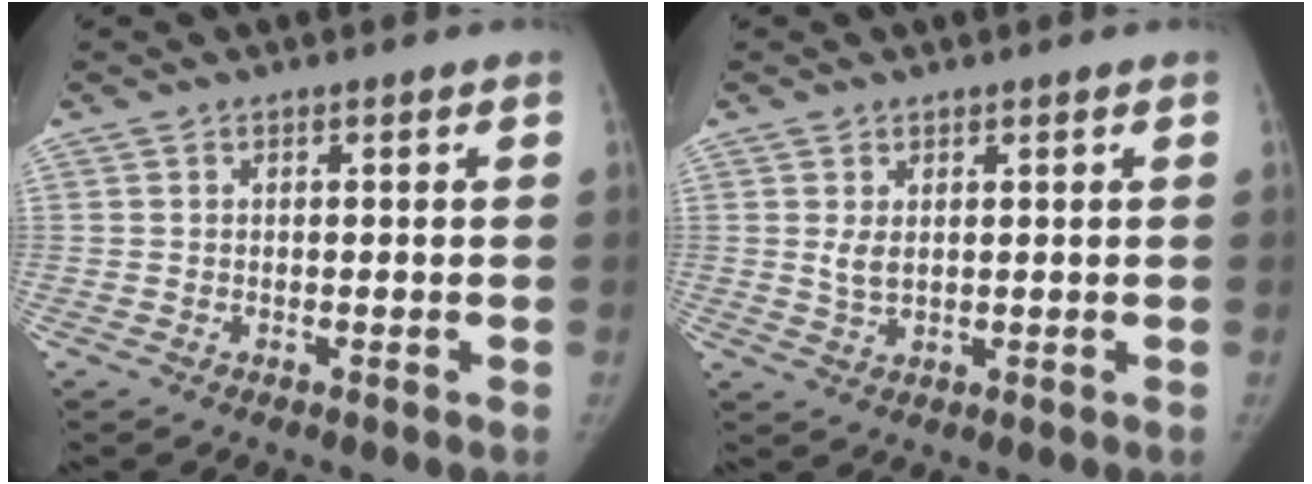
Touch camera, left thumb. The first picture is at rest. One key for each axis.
{"total": 2.6, "fx": 0.8, "fy": 1.5, "fz": 1.9, "tx": -0.032, "ty": -0.007, "tz": 0.022}